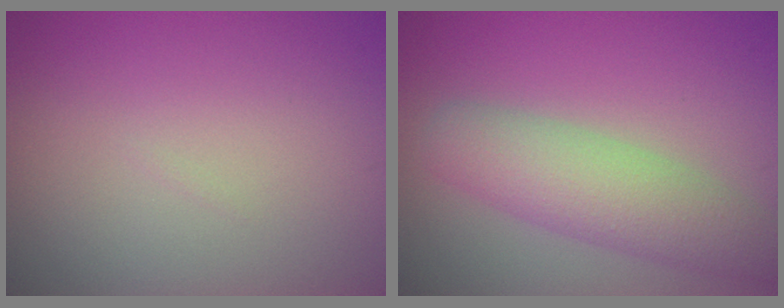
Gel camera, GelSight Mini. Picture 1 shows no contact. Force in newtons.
{"total": 5.4, "press": 5.4, "slide": 0.5}